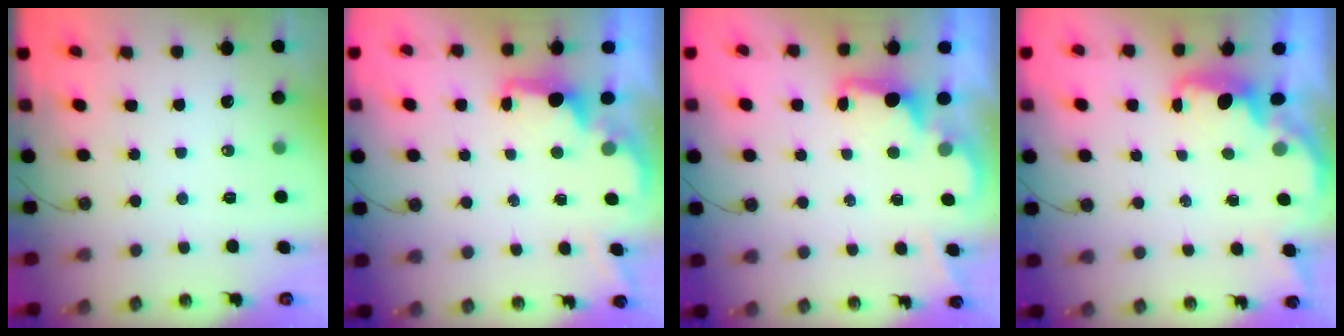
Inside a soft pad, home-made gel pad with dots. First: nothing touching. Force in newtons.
{"total": 1.8, "press": 1.6, "slide": 0.7}
{"total": 1.5, "press": 1.4, "slide": 0.7}
{"total": 1.4, "press": 1.2, "slide": 0.6}